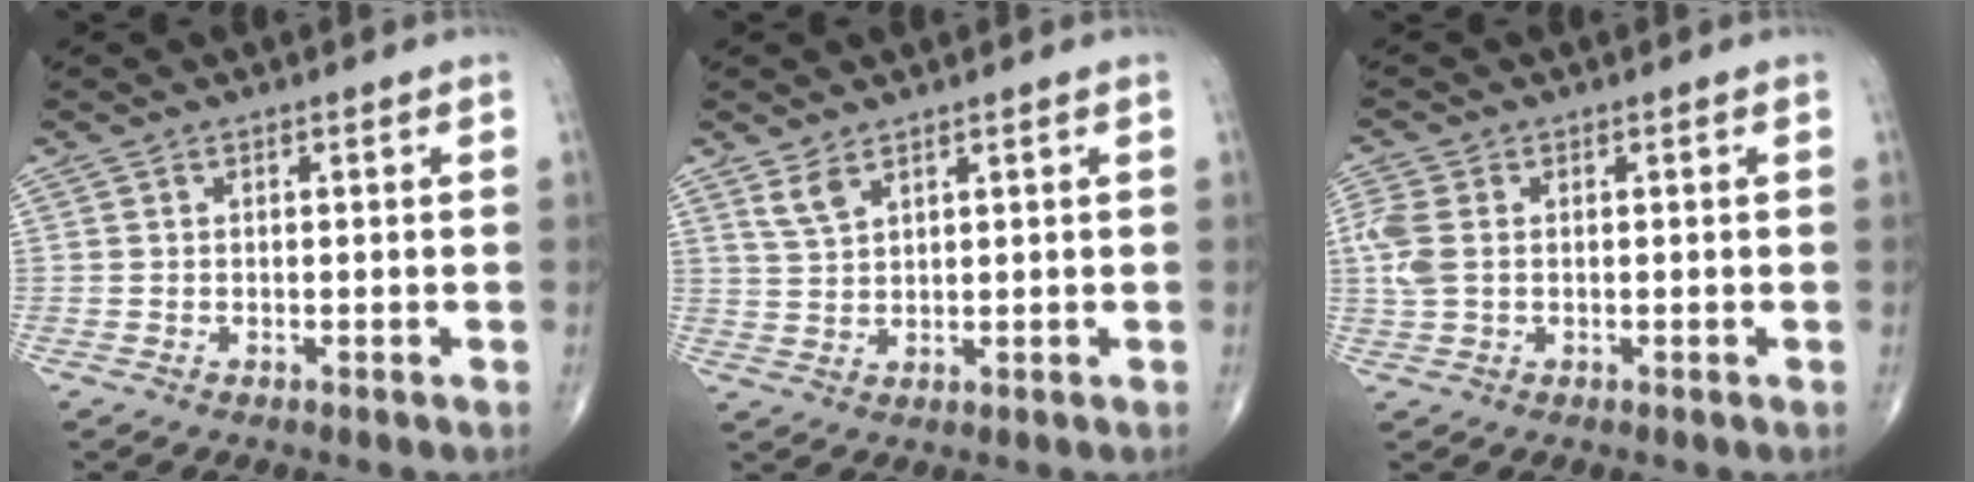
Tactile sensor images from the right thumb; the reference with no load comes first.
{"total": 3.2, "force": [2.3, 1.2, 1.9], "torque": [-0.039, -0.010, 0.055]}
{"total": 5.0, "force": [0.3, 3.3, 3.8], "torque": [-0.118, 0.007, 0.008]}